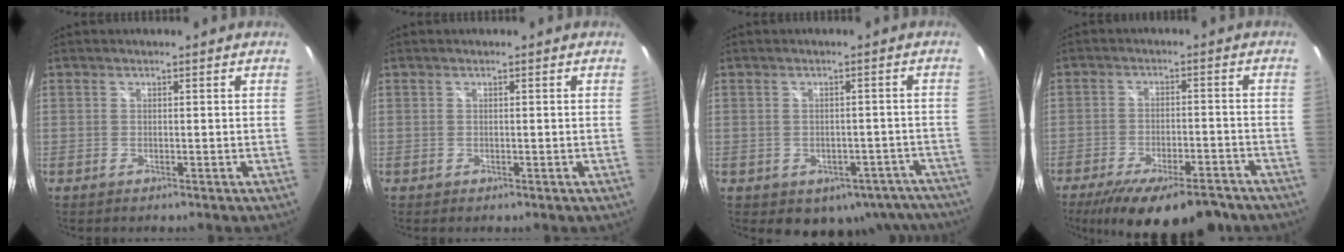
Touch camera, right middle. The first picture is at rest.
{"total": 0.0}
{"total": 11.7, "force": [-8.0, 7.5, 4.1], "torque": [-0.076, 0.015, -0.065]}
{"total": 16.9, "force": [-12.9, 5.0, 9.7], "torque": [-0.182, -0.035, -0.185]}